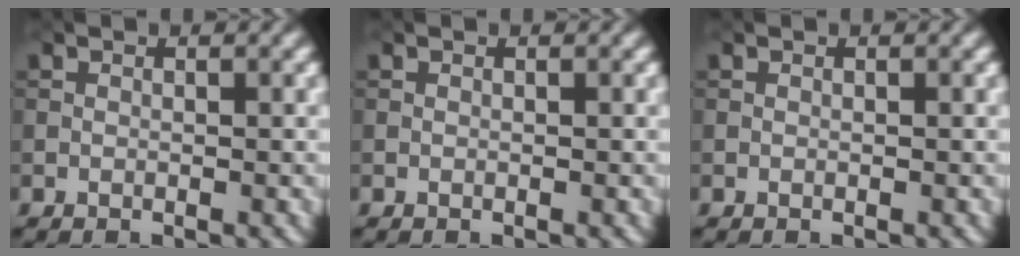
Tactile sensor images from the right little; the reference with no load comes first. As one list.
[{"total": 0.0}, {"total": 0.0}]